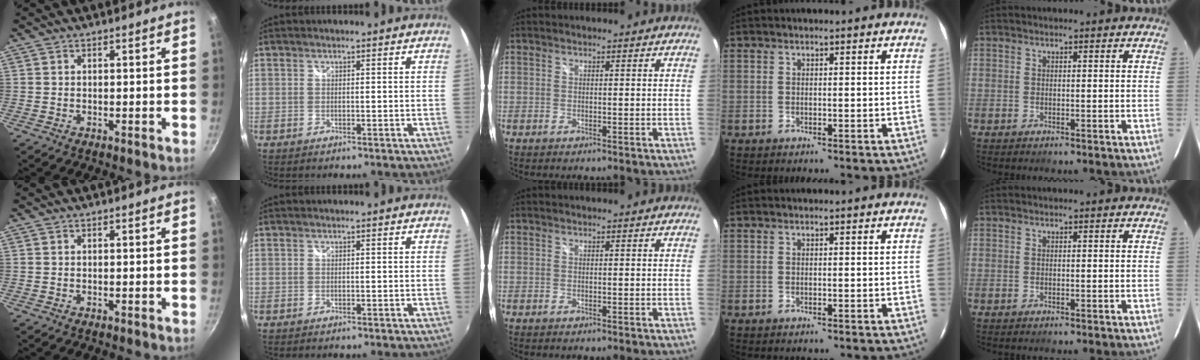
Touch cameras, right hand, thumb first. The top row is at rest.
{}